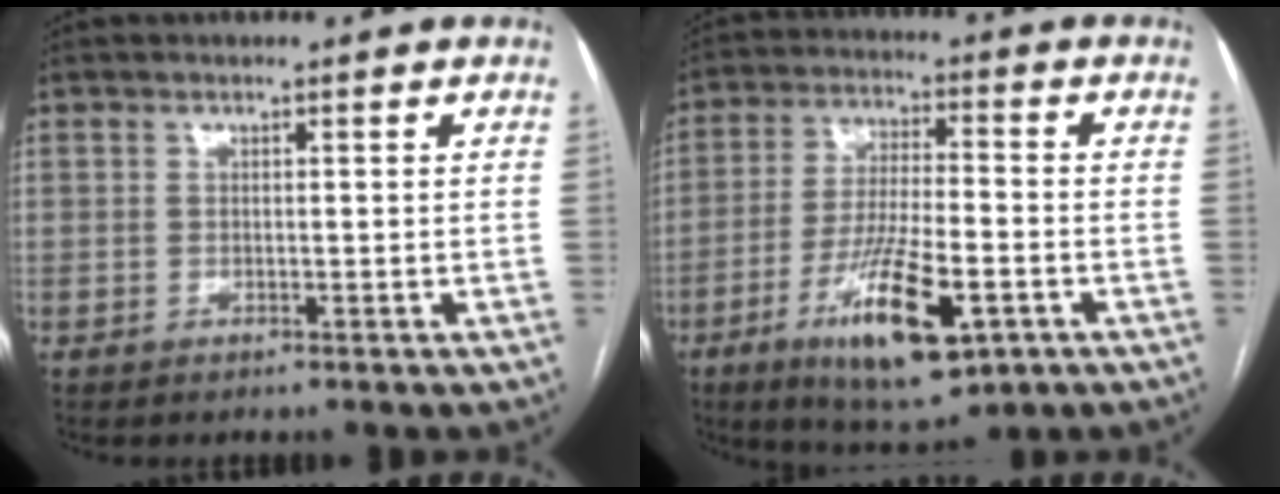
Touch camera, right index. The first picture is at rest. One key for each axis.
{"total": 14.3, "fx": -6.1, "fy": 3.5, "fz": 12.5, "tx": -0.228, "ty": -0.018, "tz": -0.094}